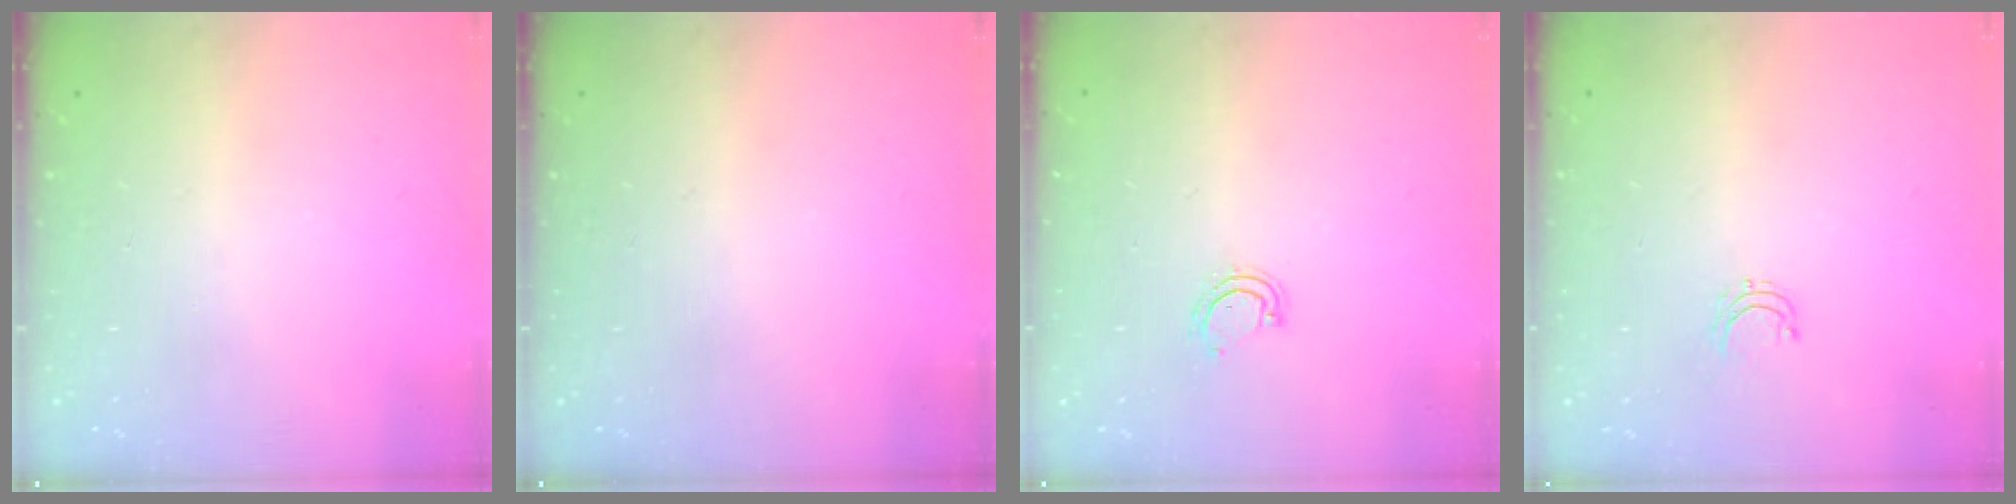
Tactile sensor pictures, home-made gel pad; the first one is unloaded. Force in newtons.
{"total": 0.0}
{"total": 3.3, "press": 3.3, "slide": 0.2}
{"total": 3.1, "press": 3.1, "slide": 0.2}